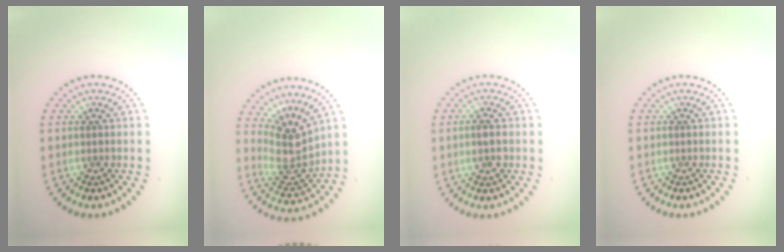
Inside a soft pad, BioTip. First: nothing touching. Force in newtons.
{"total": 3.9, "press": 2.8, "slide": 2.8}
{"total": 1.7, "press": 1.7, "slide": 0.1}
{"total": 0.0}